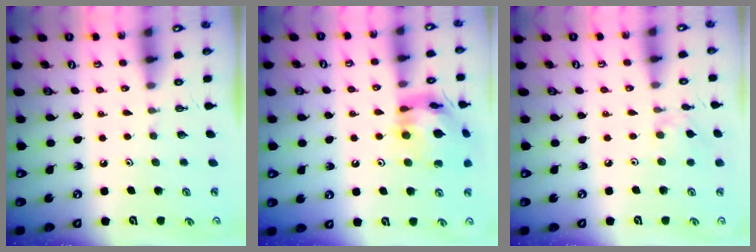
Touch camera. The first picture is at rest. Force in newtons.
{"total": 15.8, "press": 15.7, "slide": 1.7}
{"total": 3.0, "press": 2.9, "slide": 0.6}